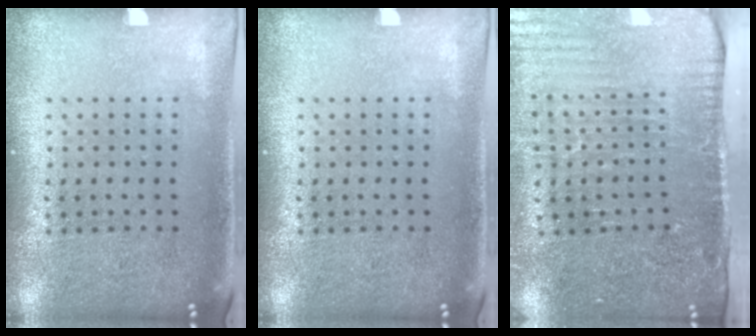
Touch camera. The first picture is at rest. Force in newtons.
{"total": 0.0}
{"total": 4.5, "press": 3.9, "slide": 2.4}